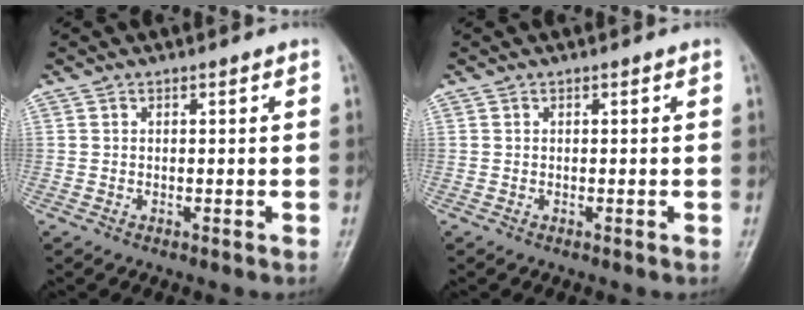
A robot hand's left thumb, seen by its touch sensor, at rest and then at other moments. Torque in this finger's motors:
{"motor_torque": [0.00, 0.00, -0.25, -0.25, 0.00]}